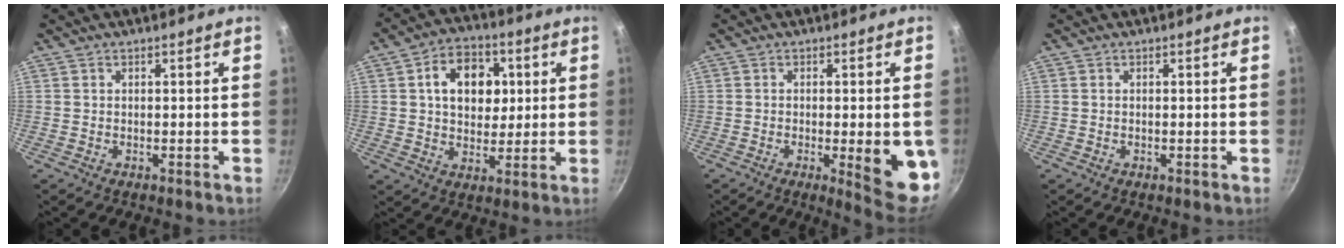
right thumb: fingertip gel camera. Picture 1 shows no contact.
{"total": 12.5, "force": [2.8, 9.2, 8.0], "torque": [-0.083, 0.003, 0.037]}
{"total": 10.9, "force": [-2.0, 2.9, 10.3], "torque": [-0.108, -0.003, -0.018]}
{"total": 0.0}